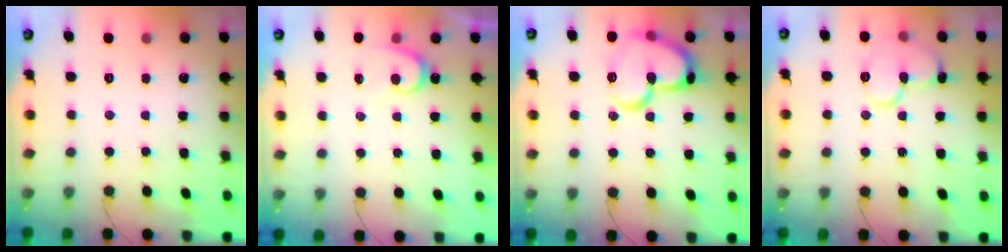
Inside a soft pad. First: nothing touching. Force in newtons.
{"total": 5.8, "press": 5.8, "slide": 0.6}
{"total": 18.5, "press": 18.4, "slide": 1.9}
{"total": 11.4, "press": 11.3, "slide": 1.2}